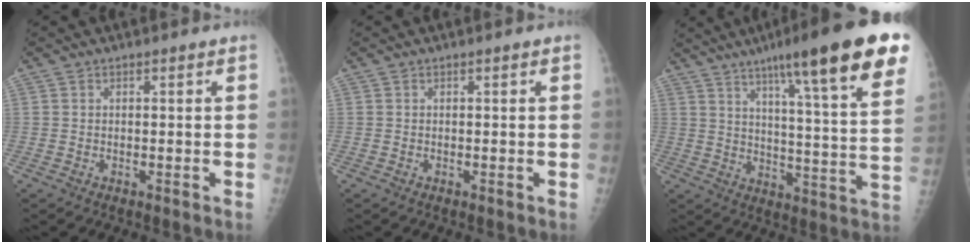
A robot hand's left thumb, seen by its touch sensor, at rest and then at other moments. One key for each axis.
{"total": 0.0}
{"total": 25.3, "fx": 15.4, "fy": 3.2, "fz": 19.8, "tx": -0.273, "ty": -0.043, "tz": 0.214}